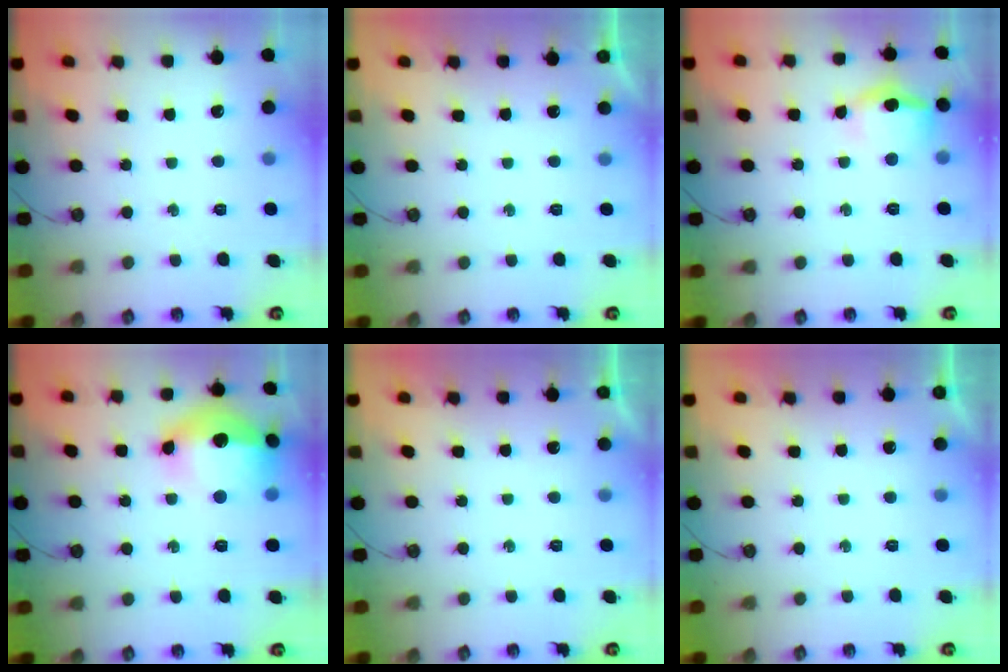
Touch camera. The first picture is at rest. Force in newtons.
{"total": 0.0}
{"total": 12.4, "press": 12.3, "slide": 1.7}
{"total": 18.0, "press": 17.9, "slide": 1.5}
{"total": 0.0}
{"total": 0.0}